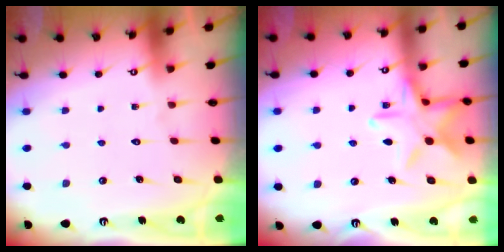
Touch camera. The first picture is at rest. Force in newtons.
{"total": 13.6, "press": 13.6, "slide": 0.9}